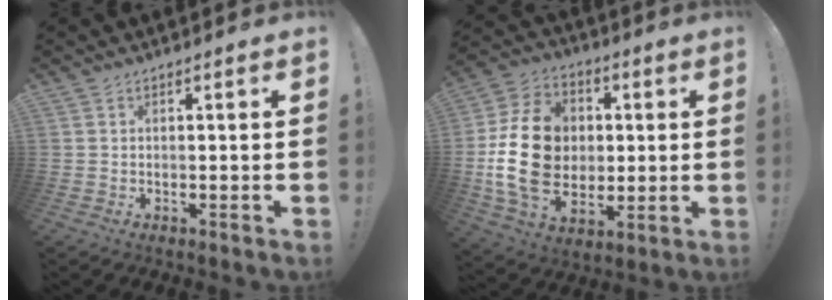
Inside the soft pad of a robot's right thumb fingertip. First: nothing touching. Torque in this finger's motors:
{"motor_torque": [1.37, 0.96, 1.61, -1.14, 0.55]}